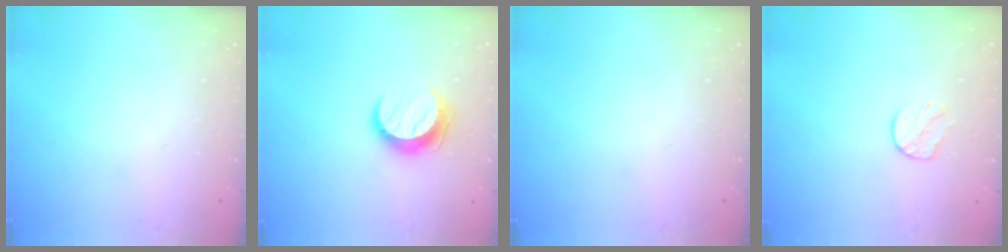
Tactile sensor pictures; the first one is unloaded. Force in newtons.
{"total": 10.0, "press": 9.9, "slide": 1.2}
{"total": 0.0}
{"total": 6.5, "press": 6.5, "slide": 0.6}